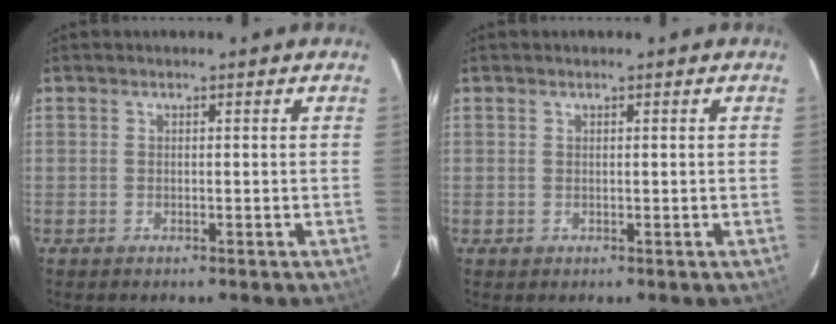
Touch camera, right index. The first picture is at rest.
{"total": 0.6, "force": [0.2, 0.6, 0.1], "torque": [0.002, 0.003, 0.002]}